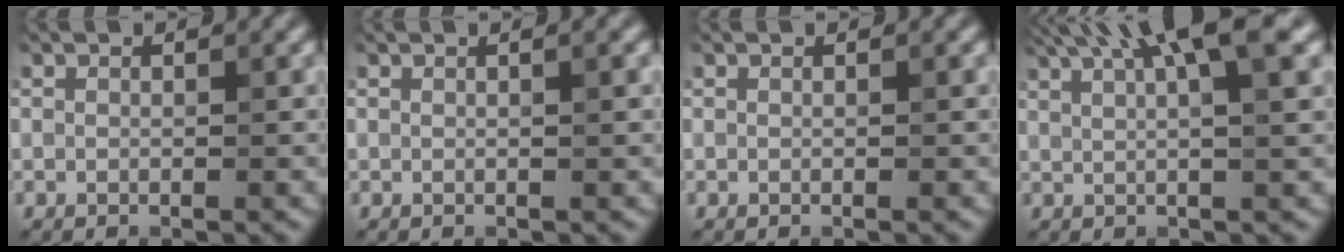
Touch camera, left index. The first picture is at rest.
{"total": 1.4, "force": [0.3, 0.4, 1.3], "torque": [-0.013, 0.006, 0.000]}
{"total": 0.0}
{"total": 9.4, "force": [5.2, 2.2, 7.6], "torque": [-0.085, 0.036, 0.054]}